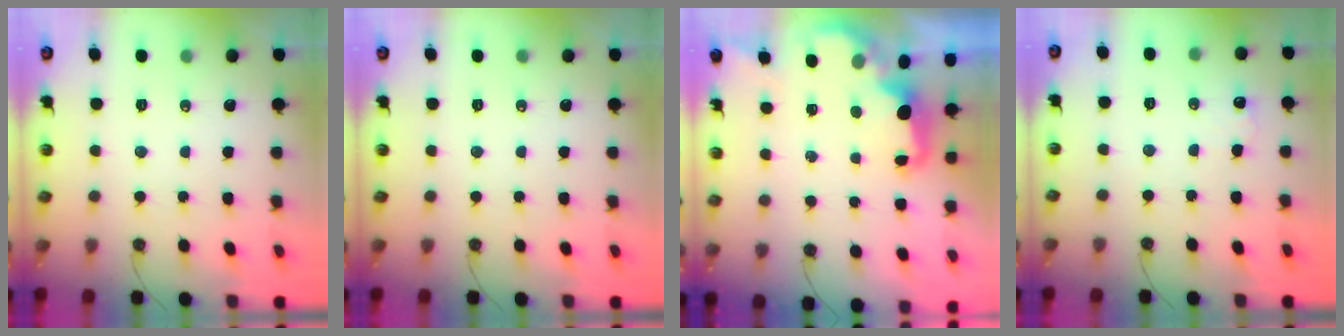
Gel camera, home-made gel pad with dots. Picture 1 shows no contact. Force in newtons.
{"total": 0.0}
{"total": 2.4, "press": 2.3, "slide": 0.8}
{"total": 7.6, "press": 7.5, "slide": 1.1}